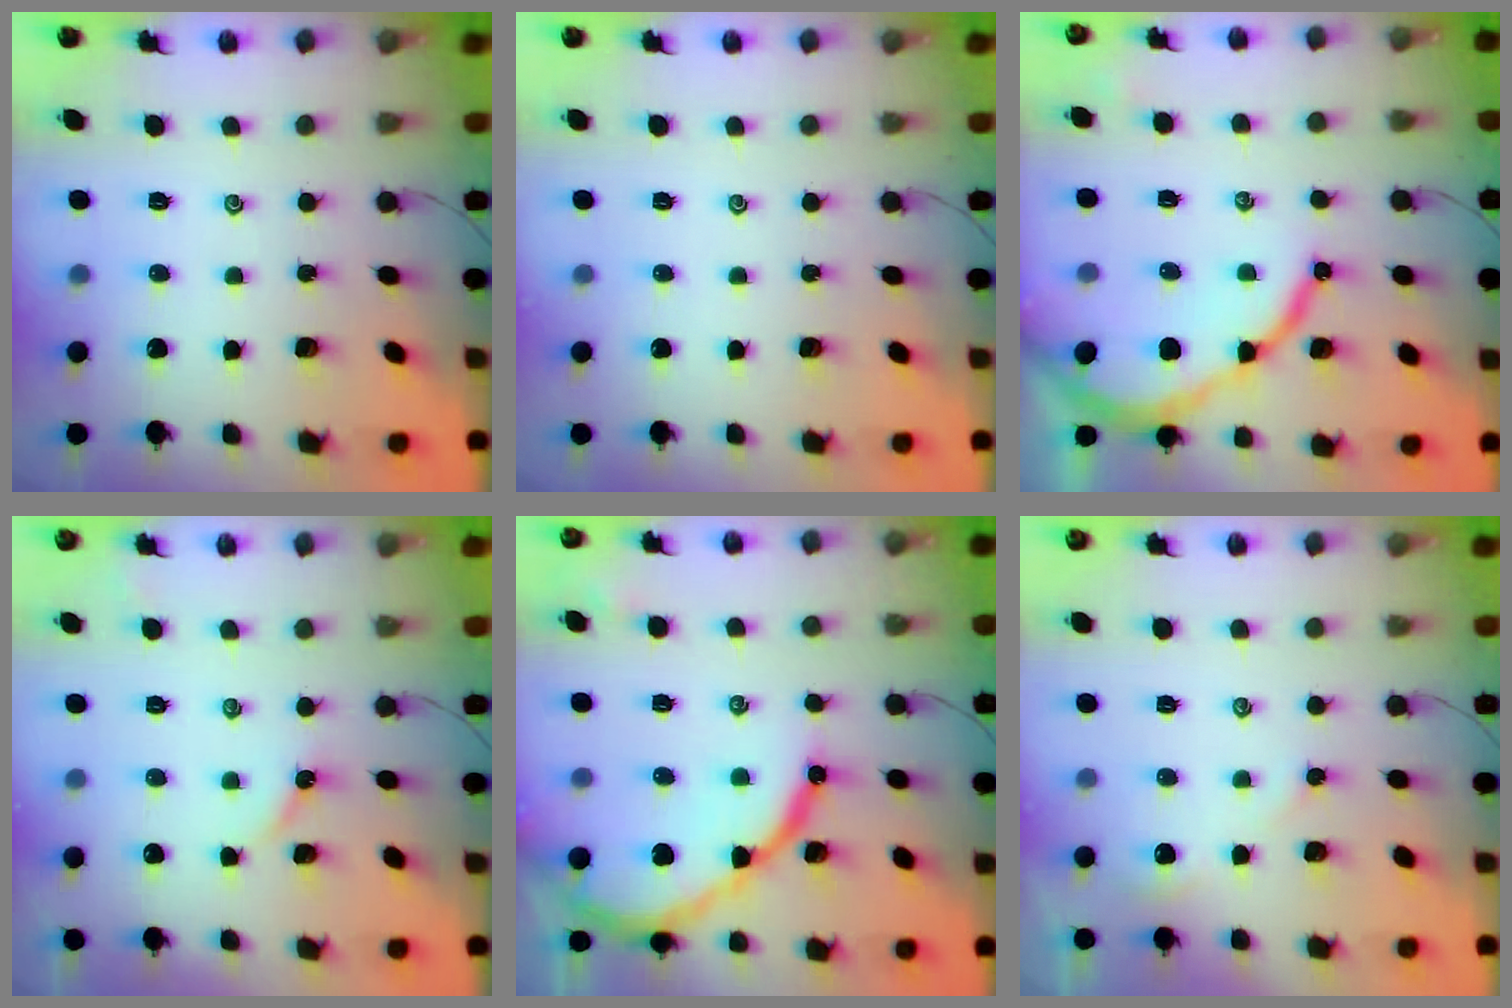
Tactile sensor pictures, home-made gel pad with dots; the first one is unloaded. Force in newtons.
{"total": 0.0}
{"total": 11.8, "press": 11.7, "slide": 1.5}
{"total": 2.8, "press": 2.8, "slide": 0.3}
{"total": 15.7, "press": 15.6, "slide": 2.0}
{"total": 2.8, "press": 2.8, "slide": 0.4}